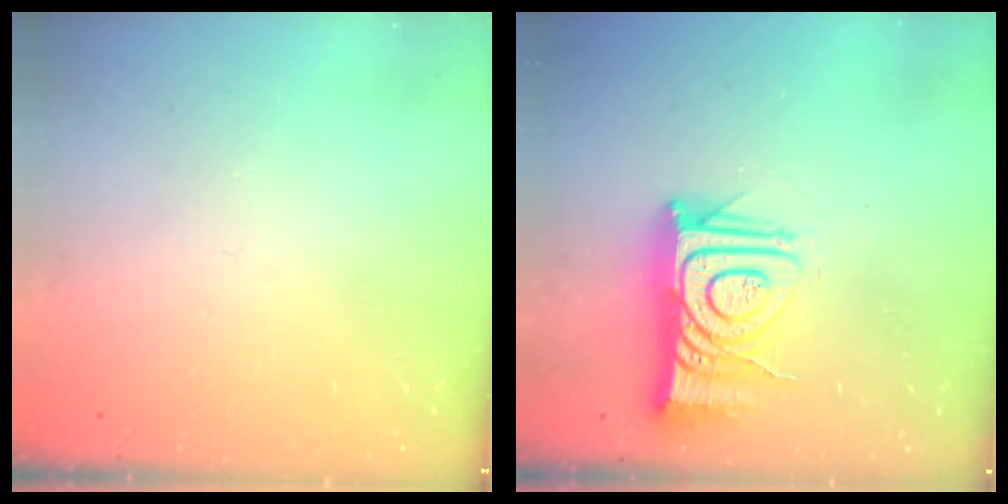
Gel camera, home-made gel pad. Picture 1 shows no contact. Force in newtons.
{"total": 14.8, "press": 14.7, "slide": 1.0}